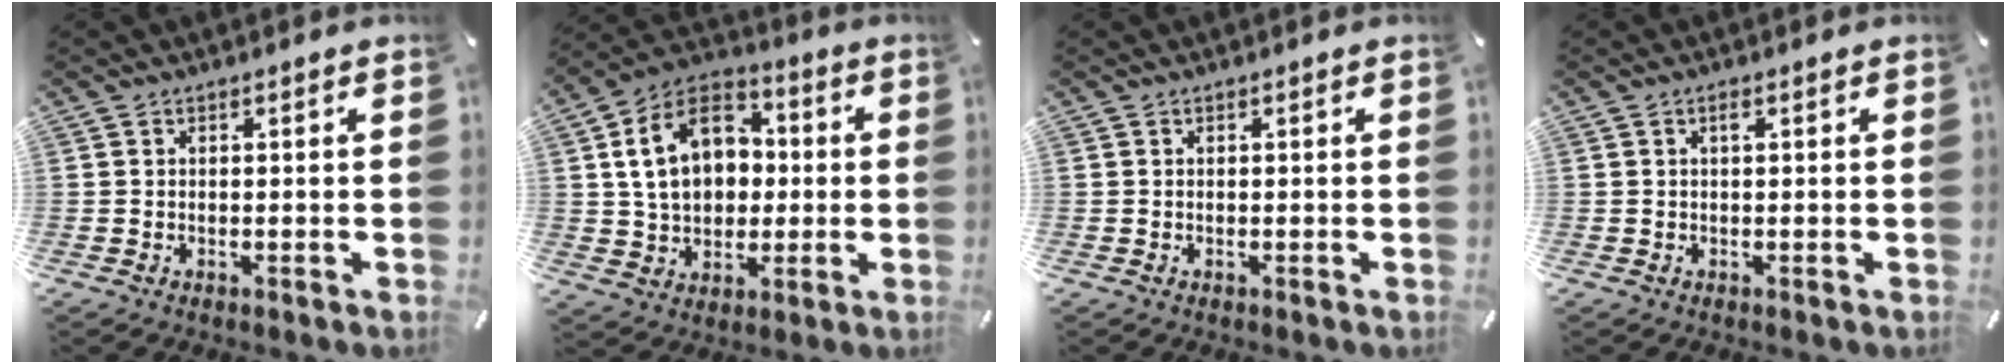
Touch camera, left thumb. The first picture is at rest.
{"total": 15.4, "force": [2.5, 12.1, 9.1], "torque": [-0.182, 0.006, 0.046]}
{"total": 0.0}
{"total": 1.0, "force": [0.3, 0.3, 0.9], "torque": [-0.019, 0.004, 0.004]}